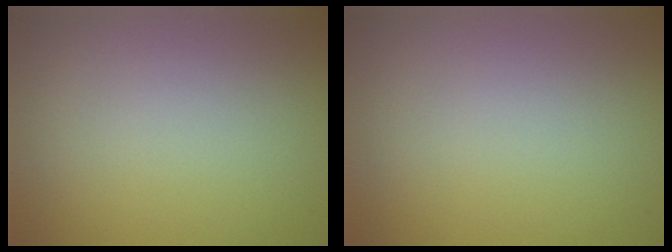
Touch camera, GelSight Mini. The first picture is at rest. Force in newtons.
{"total": 0.0}